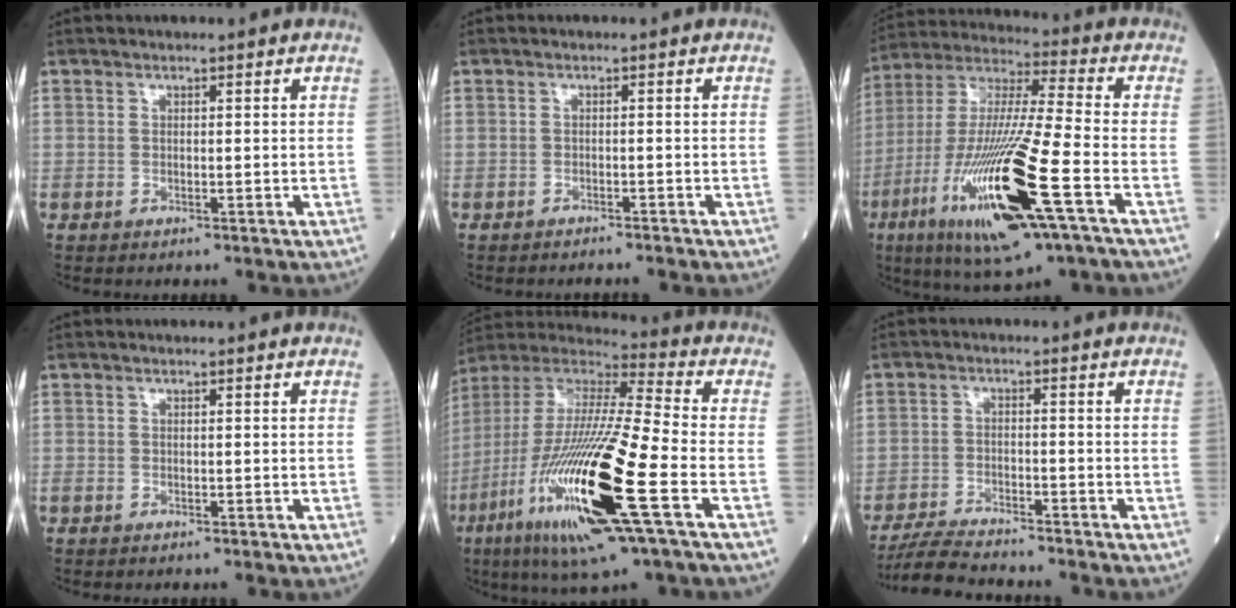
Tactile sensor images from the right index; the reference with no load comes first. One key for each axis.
{"total": 2.1, "fx": -2.1, "fy": 0.0, "fz": 0.4, "tx": -0.006, "ty": -0.002, "tz": -0.026}
{"total": 22.3, "fx": -8.5, "fy": 1.8, "fz": 20.6, "tx": -0.435, "ty": -0.041, "tz": -0.157}
{"total": 0.7, "fx": -0.7, "fy": 0.1, "fz": 0.3, "tx": -0.004, "ty": -0.001, "tz": -0.011}
{"total": 25.3, "fx": -8.8, "fy": 2.2, "fz": 23.6, "tx": -0.502, "ty": -0.049, "tz": -0.167}
{"total": 8.1, "fx": -7.6, "fy": 0.4, "fz": 2.9, "tx": -0.048, "ty": -0.019, "tz": -0.131}